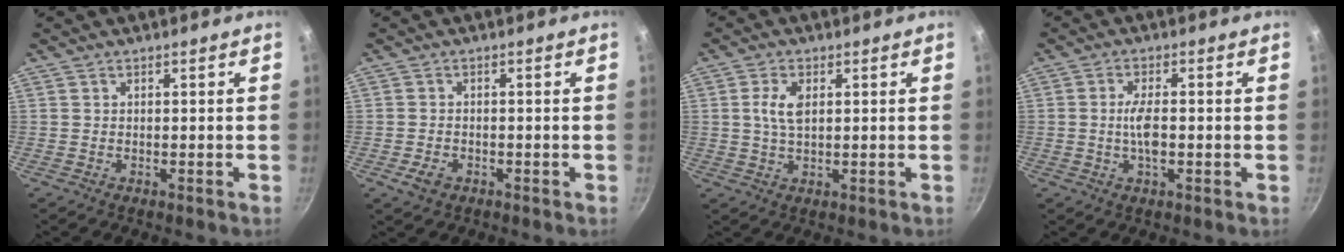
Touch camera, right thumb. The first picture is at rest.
{"total": 3.1, "force": [-1.4, 2.1, 1.7], "torque": [-0.031, 0.010, -0.025]}
{"total": 4.9, "force": [1.1, 2.7, 4.0], "torque": [-0.074, 0.000, 0.020]}
{"total": 4.9, "force": [-0.5, 1.7, 4.5], "torque": [-0.085, 0.002, -0.014]}